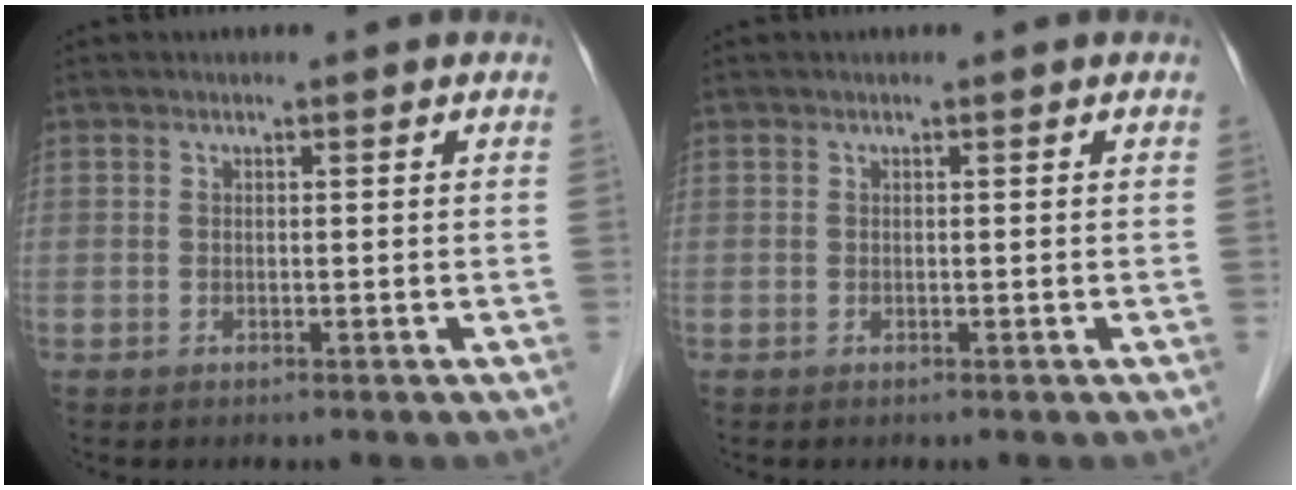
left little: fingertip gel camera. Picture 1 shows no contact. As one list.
[{"total": 0.0}]